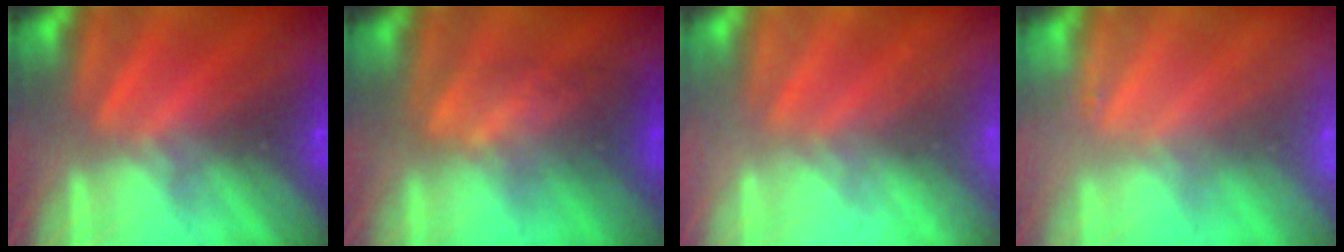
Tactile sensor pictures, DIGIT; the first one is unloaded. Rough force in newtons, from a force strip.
{"total": 3.6}
{"total": 2.3}
{"total": 2.2}